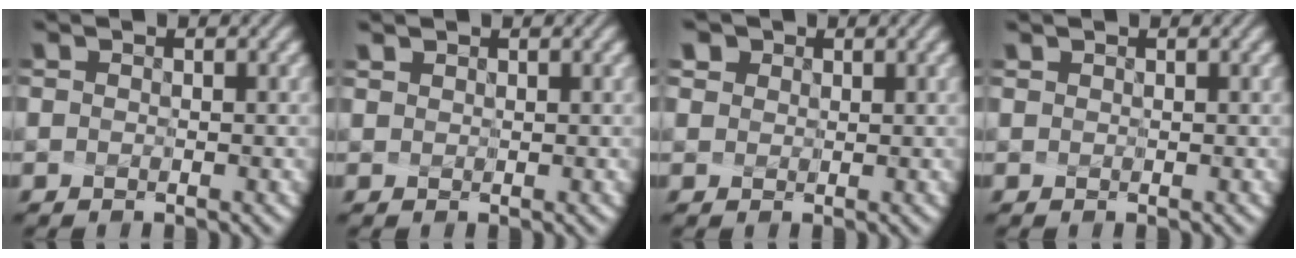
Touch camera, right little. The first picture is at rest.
{"total": 0.5, "force": [0.5, 0.2, 0.0], "torque": [-0.004, 0.007, 0.012]}
{"total": 2.6, "force": [1.5, 2.0, 0.8], "torque": [-0.007, 0.019, 0.011]}
{"total": 0.0}